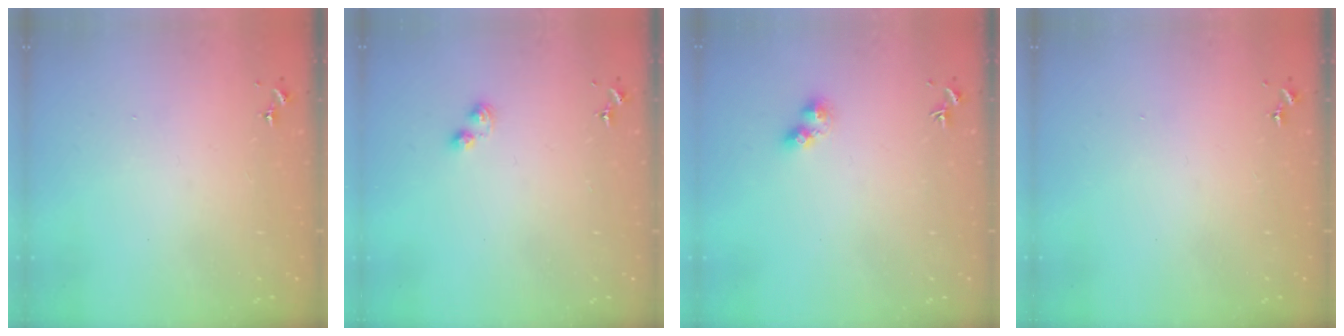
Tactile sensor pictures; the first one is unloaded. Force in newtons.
{"total": 3.3, "press": 3.3, "slide": 0.4}
{"total": 5.8, "press": 5.8, "slide": 0.6}
{"total": 0.0}